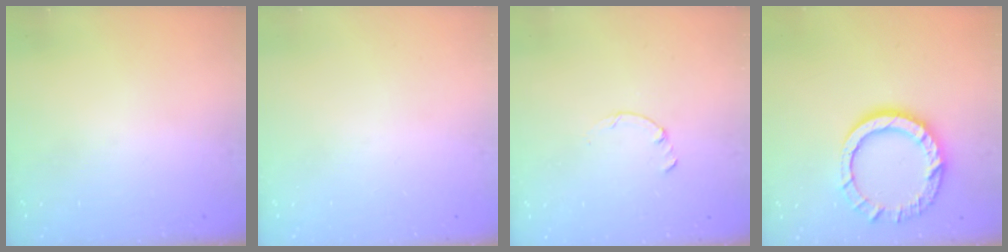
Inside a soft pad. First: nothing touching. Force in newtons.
{"total": 0.0}
{"total": 0.0}
{"total": 12.9, "press": 12.8, "slide": 1.4}